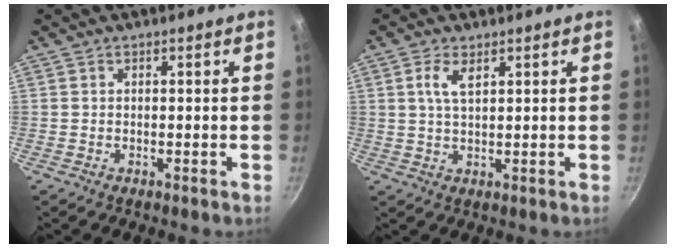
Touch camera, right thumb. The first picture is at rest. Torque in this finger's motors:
{"motor_torque": [-0.04, 0.04, -0.10, 0.12, 0.10]}